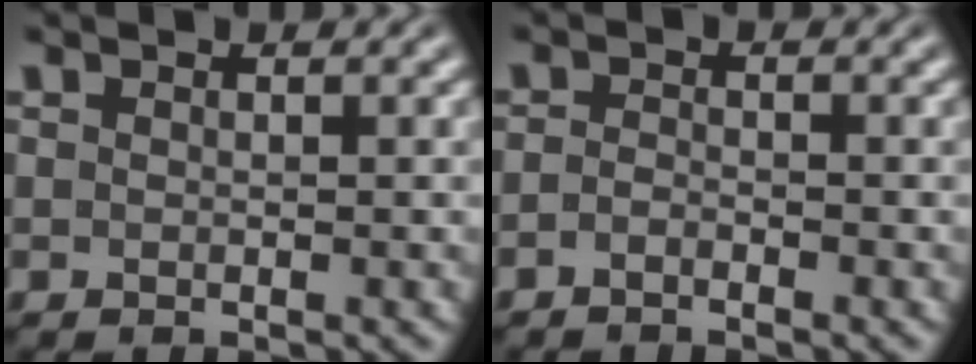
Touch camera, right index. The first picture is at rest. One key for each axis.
{"total": 1.4, "fx": -1.3, "fy": -0.4, "fz": 0.1, "tx": 0.000, "ty": -0.011, "tz": -0.021}